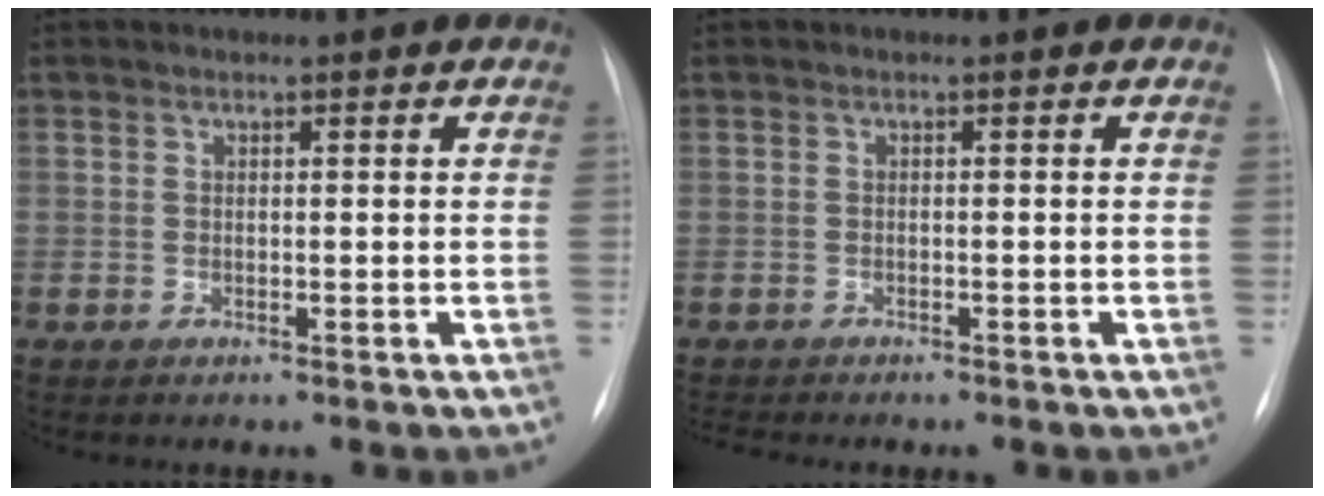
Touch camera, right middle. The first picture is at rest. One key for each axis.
{"total": 3.1, "fx": -2.8, "fy": 0.3, "fz": 1.2, "tx": -0.018, "ty": -0.007, "tz": -0.037}